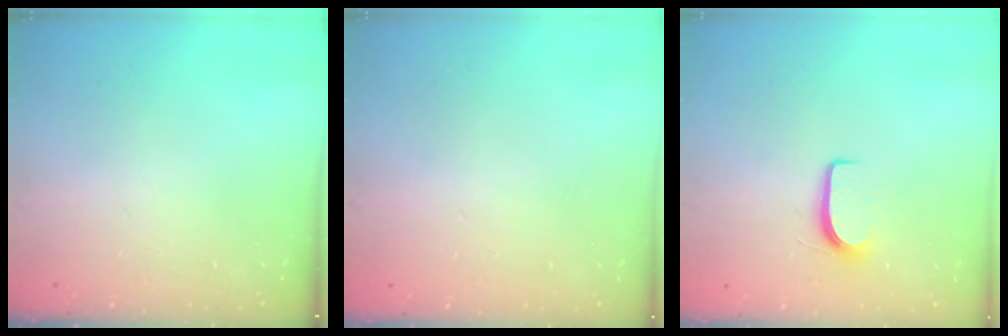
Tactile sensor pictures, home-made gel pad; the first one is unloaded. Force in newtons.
{"total": 0.5, "press": 0.5, "slide": 0.1}
{"total": 6.1, "press": 6.1, "slide": 0.6}